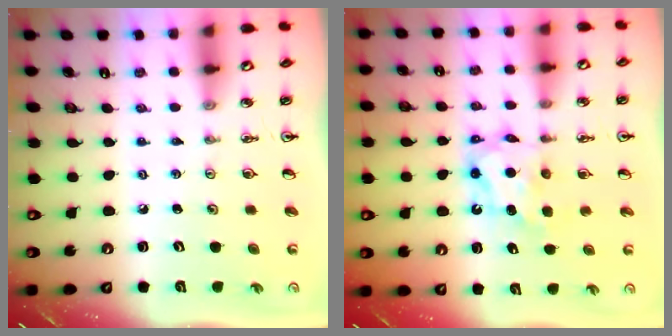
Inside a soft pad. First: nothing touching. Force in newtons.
{"total": 6.9, "press": 6.9, "slide": 0.6}